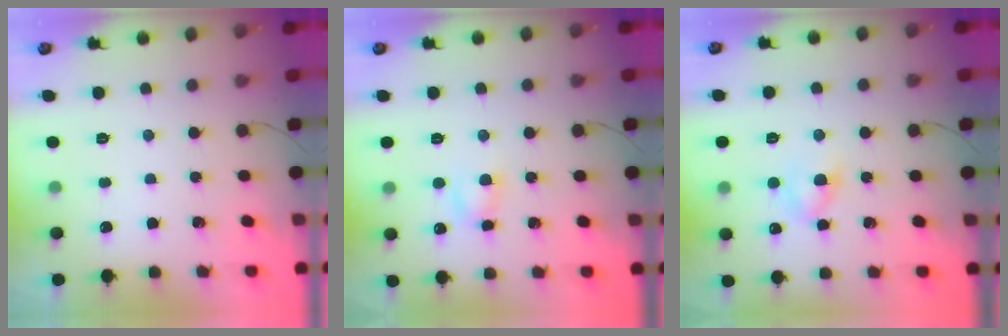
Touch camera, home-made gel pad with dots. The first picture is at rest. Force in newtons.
{"total": 3.5, "press": 3.3, "slide": 1.2}
{"total": 4.3, "press": 4.0, "slide": 1.5}